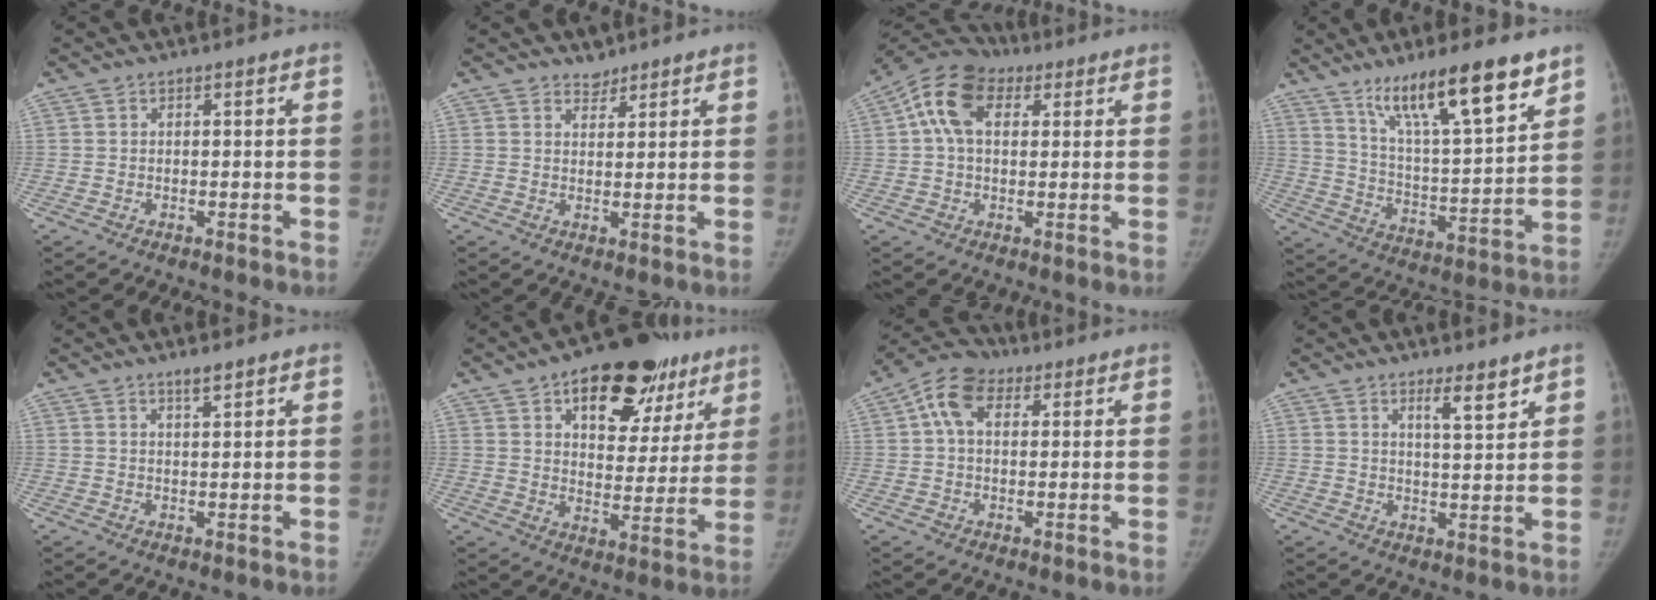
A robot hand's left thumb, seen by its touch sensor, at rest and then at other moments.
{"total": 2.4, "force": [2.0, 1.3, 0.0], "torque": [0.018, -0.014, 0.027]}
{"total": 11.5, "force": [3.6, 7.5, 8.0], "torque": [-0.138, 0.028, 0.052]}
{"total": 19.1, "force": [12.8, 3.9, 13.6], "torque": [-0.196, -0.066, 0.222]}
{"total": 2.3, "force": [1.9, 0.5, 1.3], "torque": [-0.017, -0.013, 0.032]}
{"total": 23.0, "force": [12.6, 12.4, 14.7], "torque": [-0.149, -0.015, 0.181]}
{"total": 8.5, "force": [2.8, 5.8, 5.7], "torque": [-0.093, 0.020, 0.038]}
{"total": 4.9, "force": [3.5, 1.0, 3.3], "torque": [-0.044, -0.031, 0.056]}